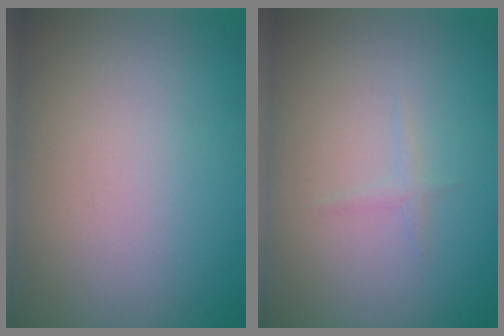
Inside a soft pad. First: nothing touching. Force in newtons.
{"total": 1.0, "press": 0.9, "slide": 0.2}